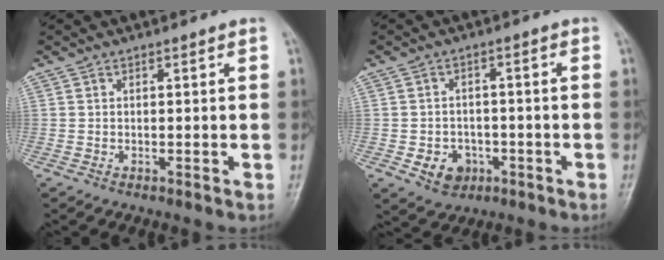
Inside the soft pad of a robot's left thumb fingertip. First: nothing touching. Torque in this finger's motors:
{"motor_torque": [-0.04, 0.06, -0.05, 0.11, 0.00]}